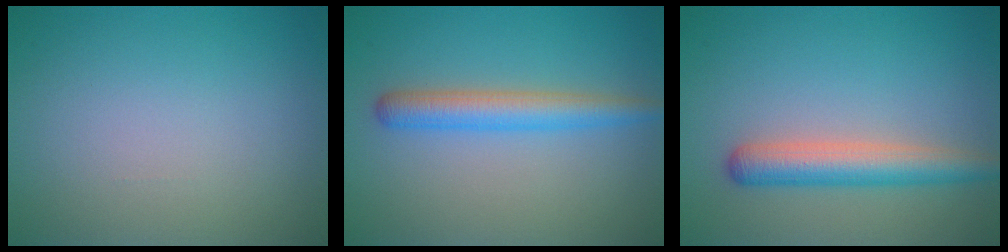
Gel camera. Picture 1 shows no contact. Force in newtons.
{"total": 3.5, "press": 3.5, "slide": 0.1}
{"total": 4.1, "press": 4.1, "slide": 0.1}